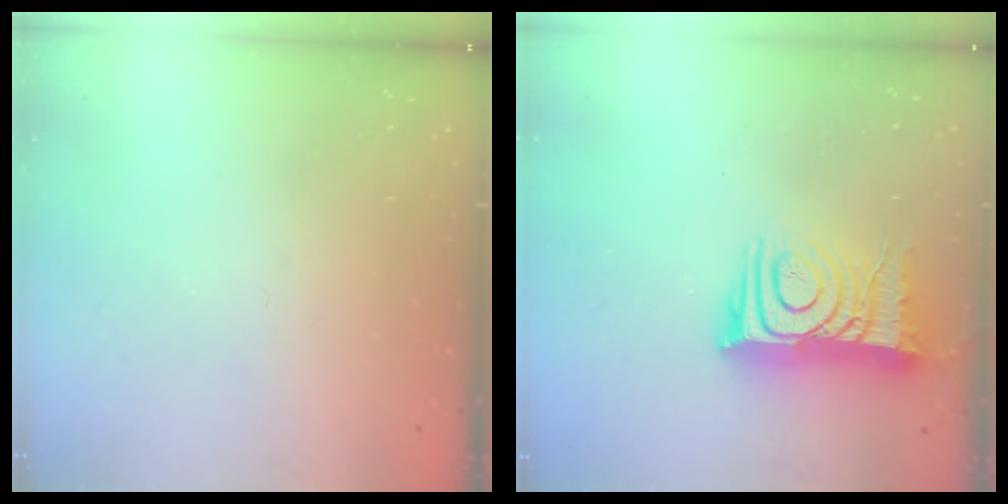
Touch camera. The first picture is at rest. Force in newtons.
{"total": 14.0, "press": 14.0, "slide": 1.0}